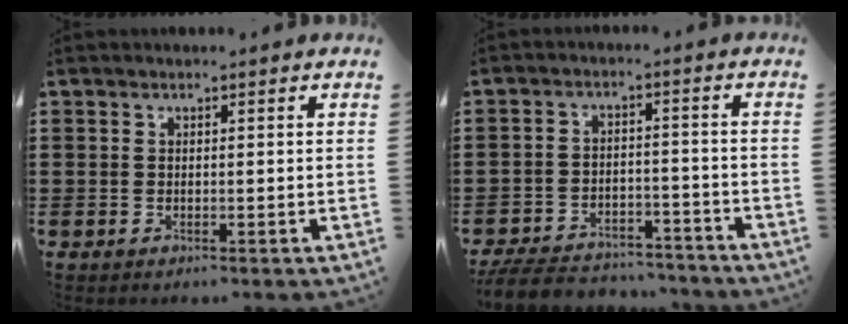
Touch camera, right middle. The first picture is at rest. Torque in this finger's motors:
{"motor_torque": [1.71, -0.42, 0.56, 0.14]}